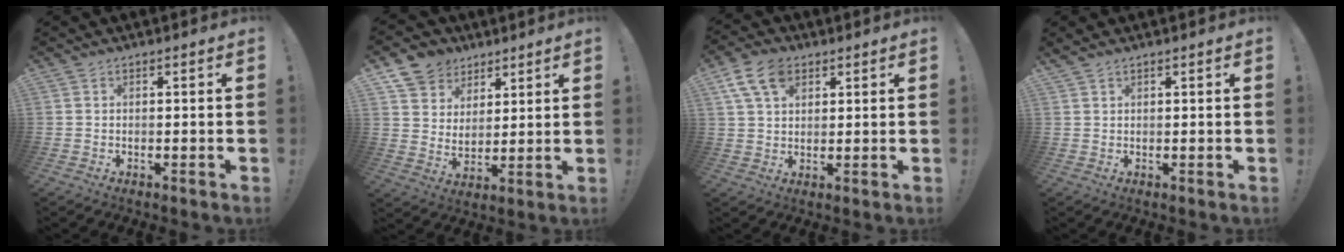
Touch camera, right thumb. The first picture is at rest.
{"total": 9.2, "force": [6.0, 6.9, 1.2], "torque": [-0.026, -0.046, 0.121]}
{"total": 10.4, "force": [4.8, 6.6, 6.4], "torque": [-0.120, -0.004, 0.092]}
{"total": 0.9, "force": [0.7, 0.1, 0.5], "torque": [-0.019, 0.002, 0.016]}